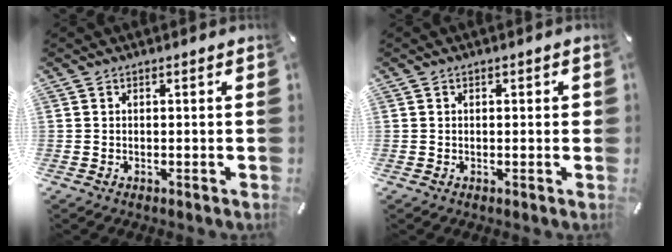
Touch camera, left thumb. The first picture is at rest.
{"total": 0.6, "force": [0.1, 0.5, 0.4], "torque": [-0.008, 0.003, 0.000]}